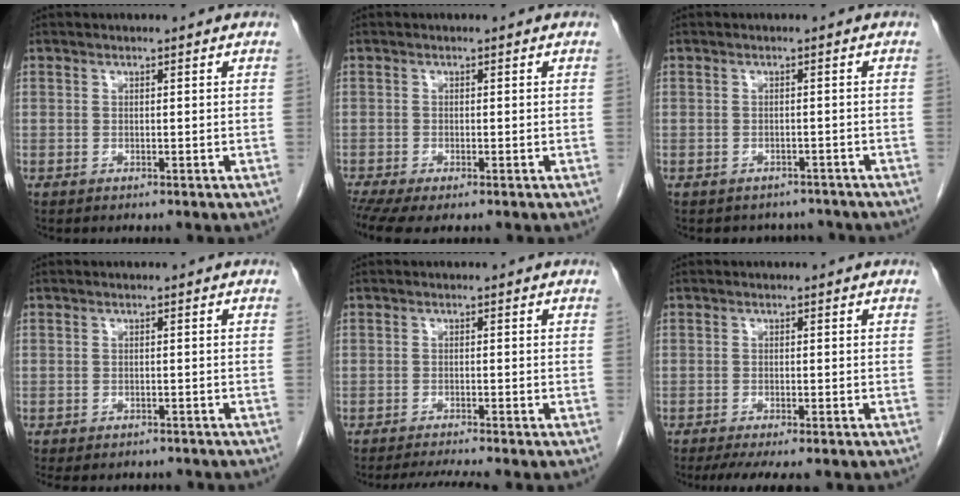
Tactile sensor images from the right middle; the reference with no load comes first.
{"total": 3.8, "force": [-2.7, 0.8, 2.5], "torque": [-0.047, -0.011, -0.048]}
{"total": 4.5, "force": [-4.0, 2.0, 0.0], "torque": [0.001, 0.006, -0.046]}
{"total": 7.3, "force": [-6.5, 2.5, 2.2], "torque": [-0.026, -0.002, -0.077]}
{"total": 3.9, "force": [-3.5, -1.1, 1.5], "torque": [-0.029, -0.016, -0.057]}
{"total": 6.1, "force": [-4.9, 0.8, 3.7], "torque": [-0.051, -0.015, -0.073]}